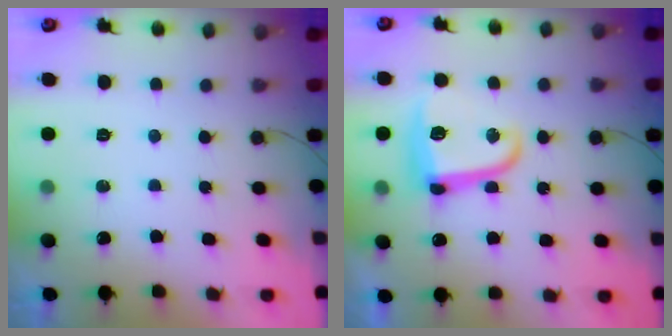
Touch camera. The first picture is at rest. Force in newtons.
{"total": 12.4, "press": 12.4, "slide": 0.8}